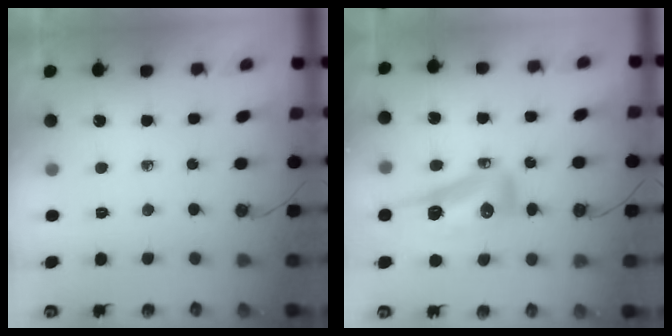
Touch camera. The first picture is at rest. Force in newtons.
{"total": 14.0, "press": 13.9, "slide": 2.1}